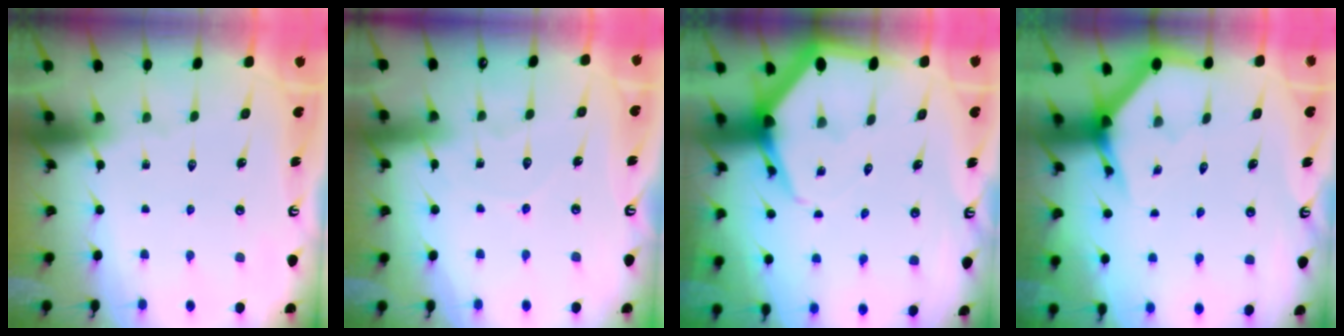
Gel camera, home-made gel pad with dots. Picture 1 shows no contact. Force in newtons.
{"total": 5.5, "press": 5.5, "slide": 0.3}
{"total": 7.2, "press": 7.2, "slide": 0.8}
{"total": 4.0, "press": 4.0, "slide": 0.2}